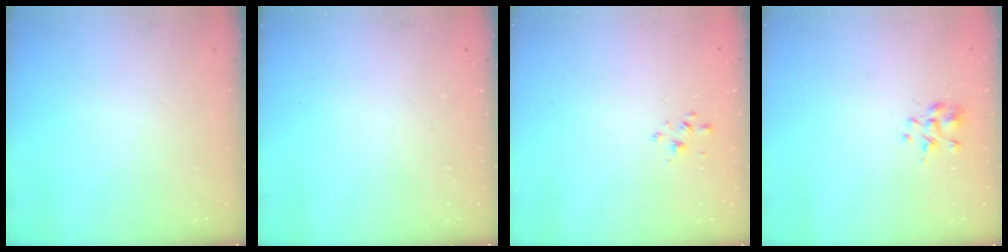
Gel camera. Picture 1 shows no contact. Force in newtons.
{"total": 0.0}
{"total": 1.7, "press": 1.7, "slide": 0.3}
{"total": 2.5, "press": 2.3, "slide": 0.8}